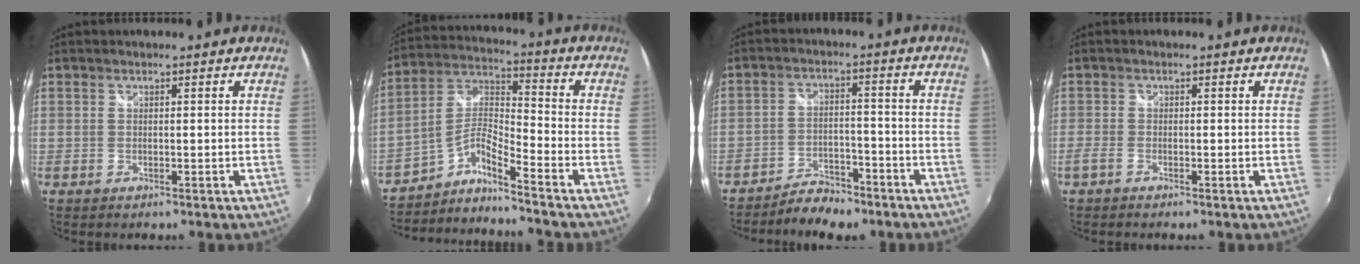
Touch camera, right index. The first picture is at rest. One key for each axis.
{"total": 7.0, "fx": -5.6, "fy": -0.4, "fz": 4.2, "tx": -0.097, "ty": 0.018, "tz": -0.118}
{"total": 7.4, "fx": -6.2, "fy": 3.0, "fz": 2.6, "tx": -0.067, "ty": 0.007, "tz": -0.100}
{"total": 1.7, "fx": -1.3, "fy": 0.6, "fz": 0.8, "tx": -0.023, "ty": -0.003, "tz": -0.029}